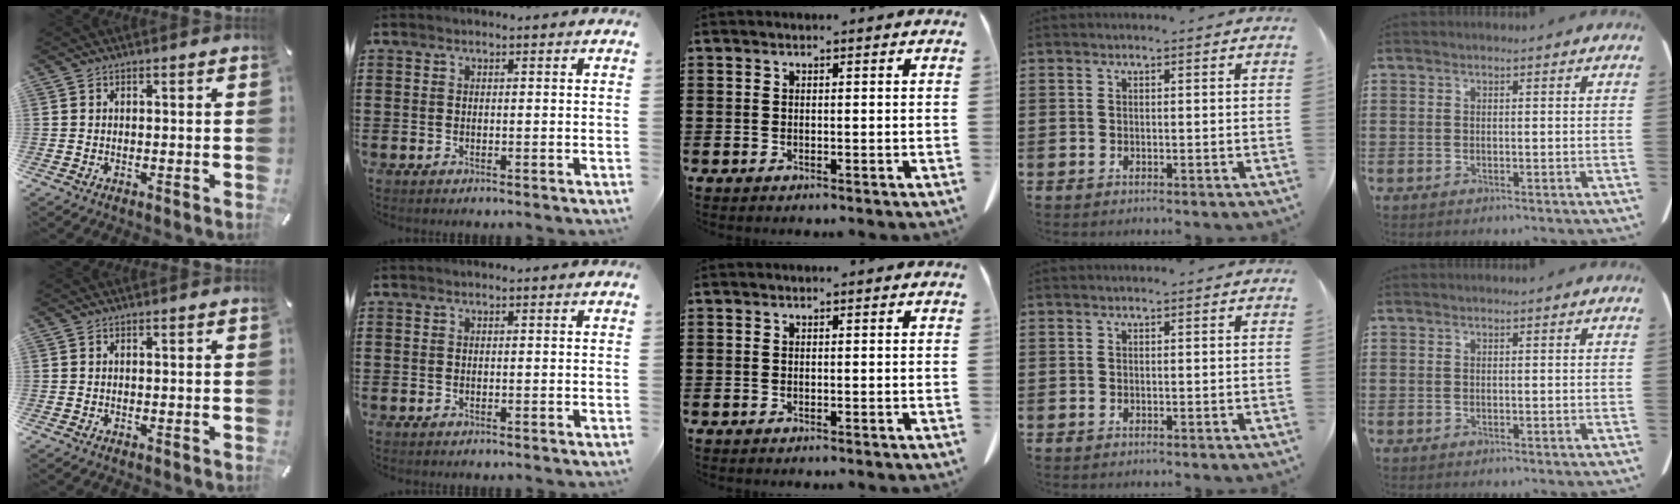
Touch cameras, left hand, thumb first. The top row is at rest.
{}